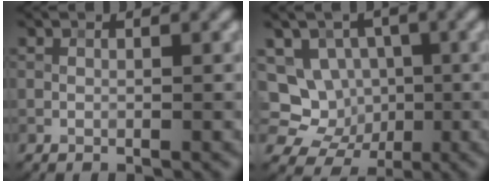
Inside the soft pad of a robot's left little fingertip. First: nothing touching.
{"total": 6.8, "force": [-0.7, 6.3, 2.5], "torque": [-0.028, 0.018, -0.037]}